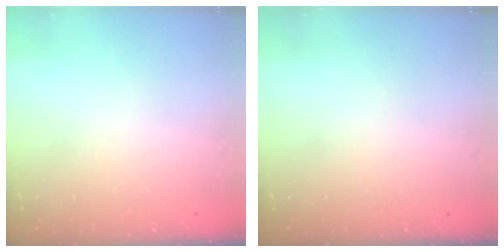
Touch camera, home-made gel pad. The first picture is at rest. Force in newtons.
{"total": 0.0}